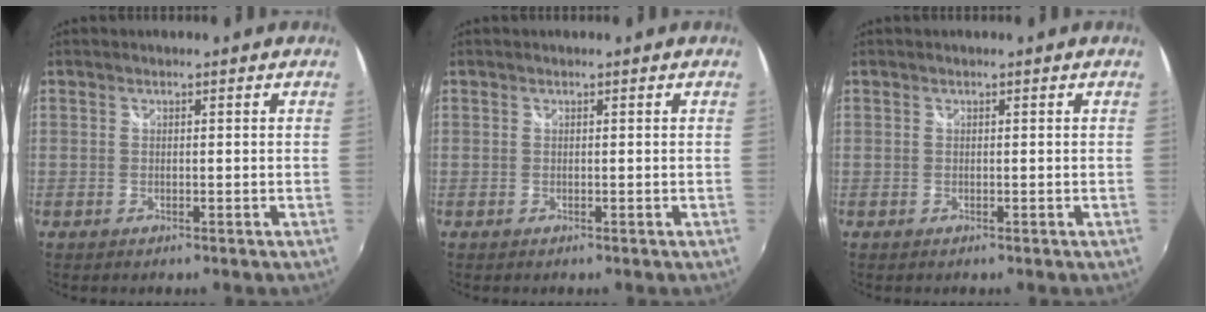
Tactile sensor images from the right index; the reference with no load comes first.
{"total": 0.0}
{"total": 0.0}